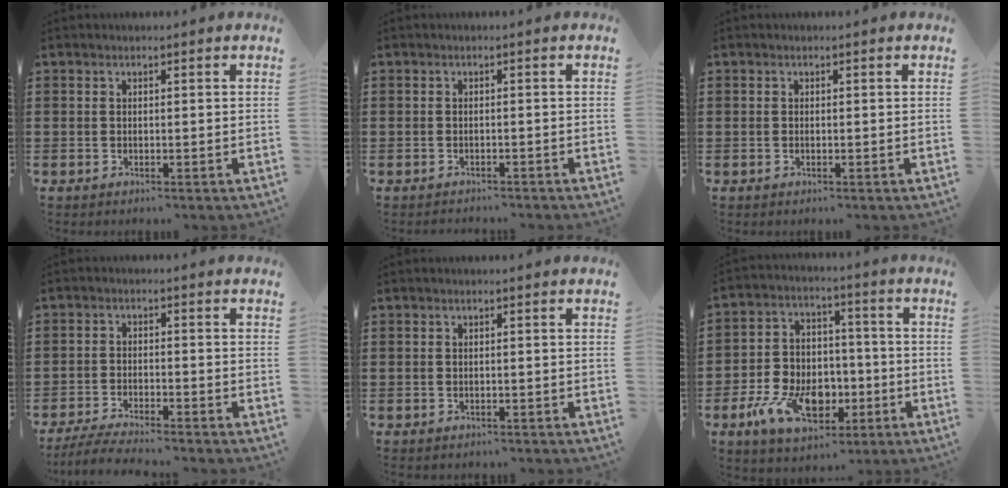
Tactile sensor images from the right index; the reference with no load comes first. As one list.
[{"total": 1.1, "force": [-1.1, -0.1, -0.1], "torque": [-0.001, 0.000, -0.024]}, {"total": 0.0}, {"total": 4.0, "force": [-3.9, -0.2, 1.0], "torque": [-0.031, -0.010, -0.081]}, {"total": 0.7, "force": [-0.7, 0.0, 0.0], "torque": [-0.001, -0.002, -0.013]}, {"total": 11.2, "force": [-4.2, 7.7, 7.0], "torque": [-0.142, 0.018, -0.071]}]